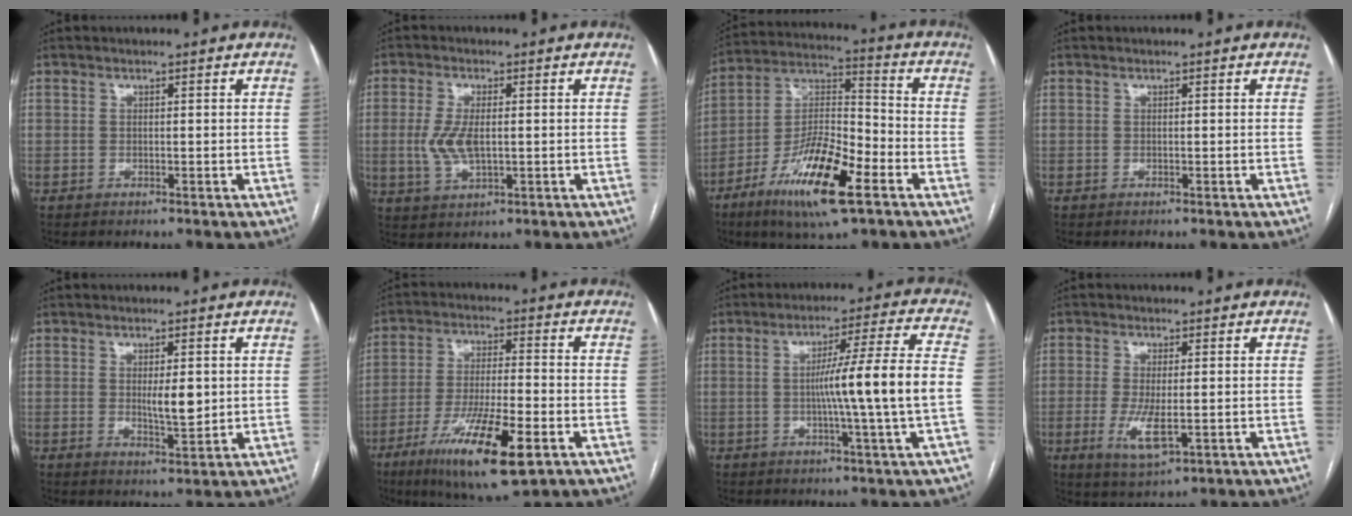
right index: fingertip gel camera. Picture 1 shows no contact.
{"total": 5.7, "force": [-0.1, 2.2, 5.3], "torque": [-0.122, -0.002, 0.002]}
{"total": 16.1, "force": [-8.4, 3.4, 13.3], "torque": [-0.255, -0.010, -0.146]}
{"total": 0.0}
{"total": 4.3, "force": [0.4, 1.2, 4.1], "torque": [-0.066, -0.007, 0.008]}
{"total": 15.3, "force": [-7.5, 2.5, 13.1], "torque": [-0.243, -0.030, -0.123]}
{"total": 11.7, "force": [-1.2, -2.1, 11.5], "torque": [-0.183, 0.002, -0.018]}
{"total": 5.8, "force": [-1.3, 1.5, 5.4], "torque": [-0.111, -0.014, -0.020]}